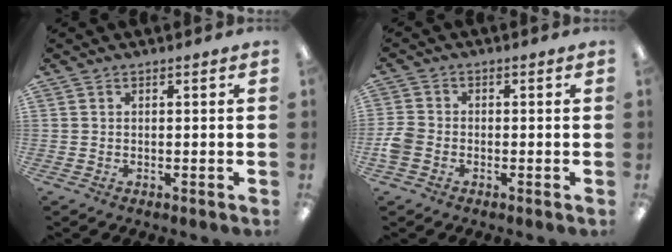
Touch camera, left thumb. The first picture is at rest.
{"total": 4.0, "force": [-1.7, 3.0, 2.0], "torque": [-0.036, 0.010, -0.029]}